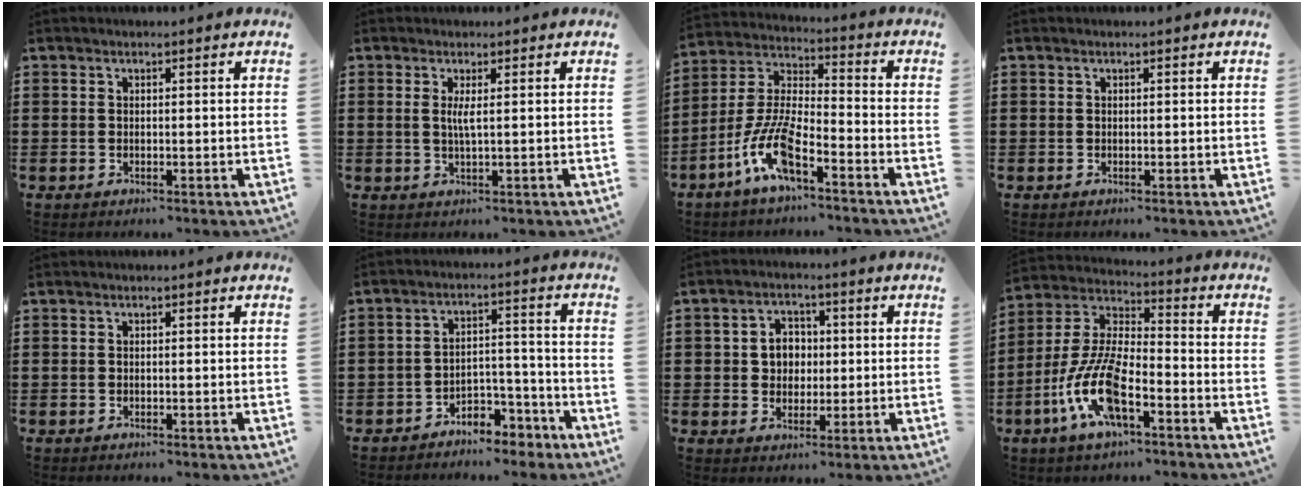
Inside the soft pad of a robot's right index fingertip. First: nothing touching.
{"total": 2.1, "force": [0.4, 0.0, 2.1], "torque": [-0.043, -0.005, 0.005]}
{"total": 9.9, "force": [-6.1, 2.7, 7.3], "torque": [-0.181, -0.011, -0.124]}
{"total": 0.0}
{"total": 0.0}
{"total": 4.5, "force": [-4.2, 1.5, 0.9], "torque": [-0.018, 0.011, -0.083]}
{"total": 4.4, "force": [0.3, 4.0, 1.8], "torque": [-0.043, 0.011, -0.002]}
{"total": 11.4, "force": [-5.3, 4.2, 9.2], "torque": [-0.220, -0.007, -0.105]}